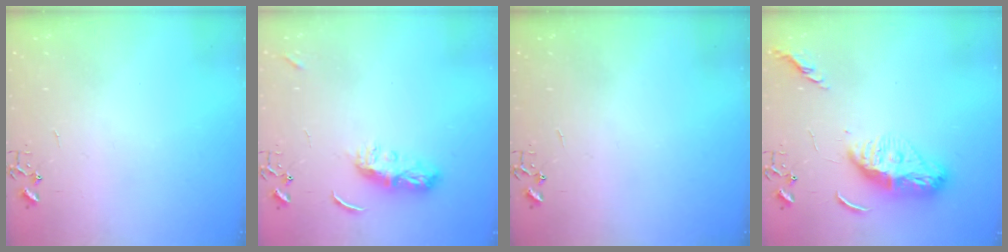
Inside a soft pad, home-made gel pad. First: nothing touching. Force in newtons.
{"total": 7.4, "press": 7.4, "slide": 0.5}
{"total": 0.0}
{"total": 12.4, "press": 12.3, "slide": 0.8}